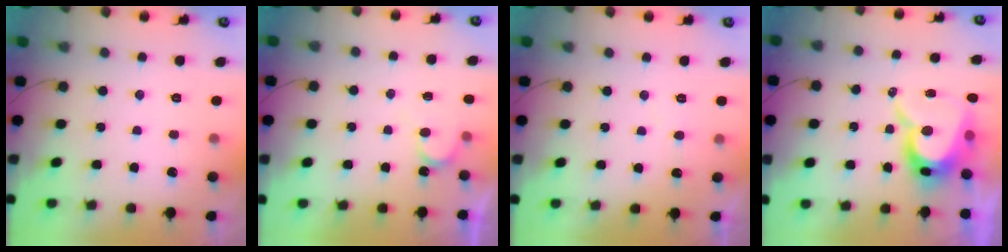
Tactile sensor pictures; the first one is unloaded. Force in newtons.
{"total": 4.1, "press": 4.1, "slide": 0.4}
{"total": 3.3, "press": 3.3, "slide": 0.2}
{"total": 12.5, "press": 12.5, "slide": 1.2}